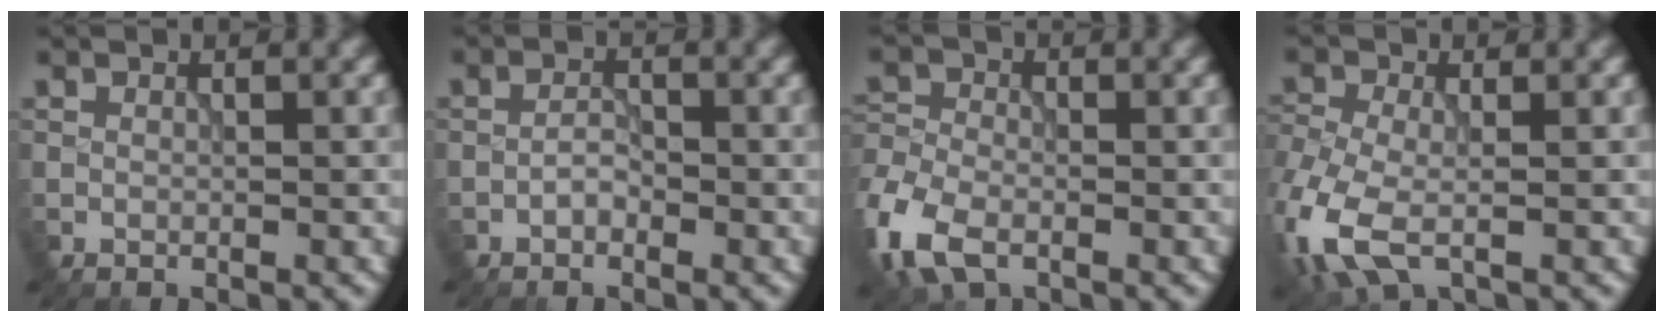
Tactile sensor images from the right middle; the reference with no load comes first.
{"total": 1.2, "force": [-0.7, 0.6, 0.8], "torque": [-0.014, 0.003, -0.017]}
{"total": 6.7, "force": [-3.5, 4.1, 4.0], "torque": [-0.103, -0.013, -0.081]}
{"total": 6.8, "force": [-2.5, 4.0, 4.9], "torque": [-0.127, -0.014, -0.061]}